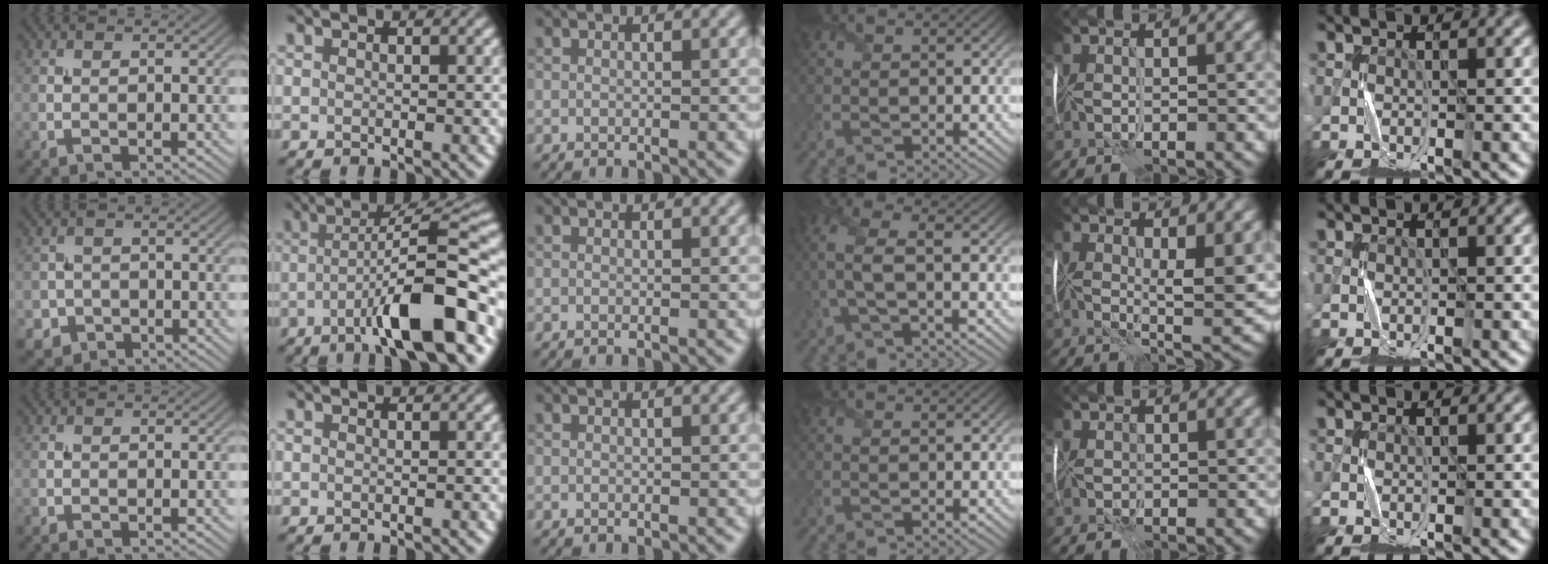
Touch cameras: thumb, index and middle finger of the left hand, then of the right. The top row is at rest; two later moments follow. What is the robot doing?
{"motion": "fold", "object": "handkerchief"}